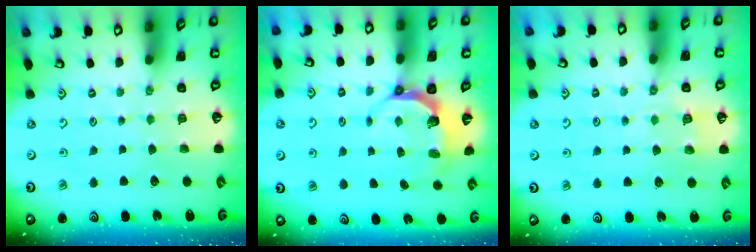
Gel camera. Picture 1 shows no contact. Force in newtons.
{"total": 6.0, "press": 4.8, "slide": 3.6}
{"total": 5.2, "press": 5.1, "slide": 1.0}